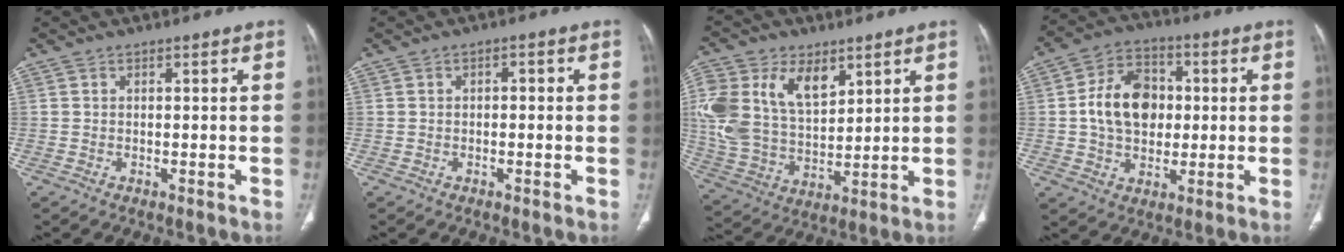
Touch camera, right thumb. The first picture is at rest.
{"total": 1.3, "force": [0.0, 0.8, 1.0], "torque": [-0.009, 0.004, -0.004]}
{"total": 19.7, "force": [7.7, 12.5, 13.1], "torque": [-0.274, -0.013, 0.153]}
{"total": 13.2, "force": [0.8, 9.8, 8.9], "torque": [-0.123, 0.014, 0.012]}